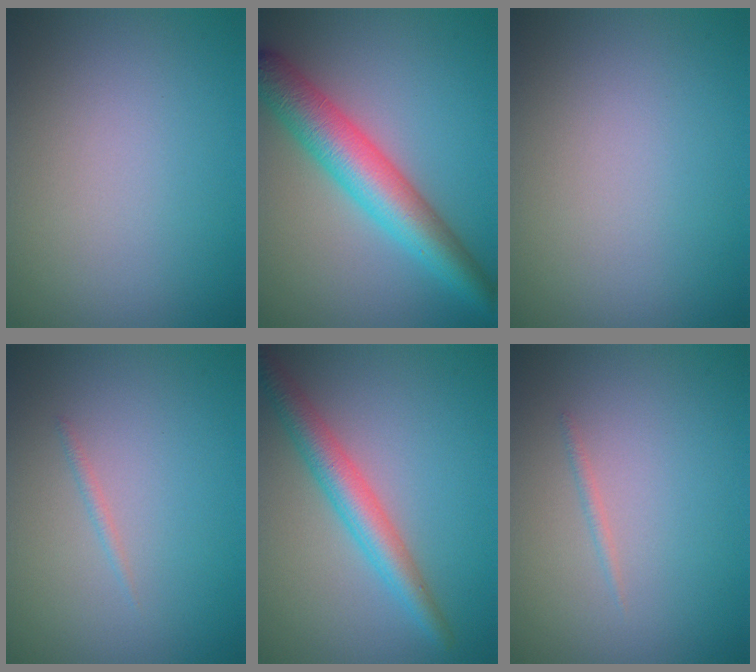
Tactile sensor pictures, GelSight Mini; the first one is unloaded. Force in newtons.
{"total": 6.7, "press": 6.7, "slide": 0.2}
{"total": 0.0}
{"total": 0.5, "press": 0.5, "slide": 0.1}
{"total": 4.0, "press": 4.0, "slide": 0.0}
{"total": 0.5, "press": 0.5, "slide": 0.0}